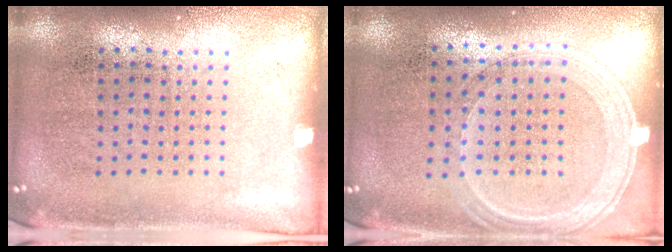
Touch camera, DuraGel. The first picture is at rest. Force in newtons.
{"total": 1.2, "press": 1.1, "slide": 0.4}